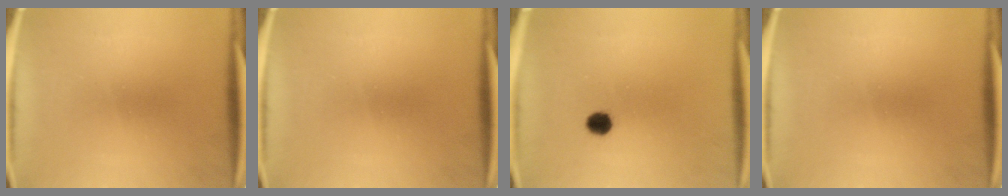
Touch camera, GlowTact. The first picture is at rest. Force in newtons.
{"total": 0.0}
{"total": 3.0}
{"total": 0.0}